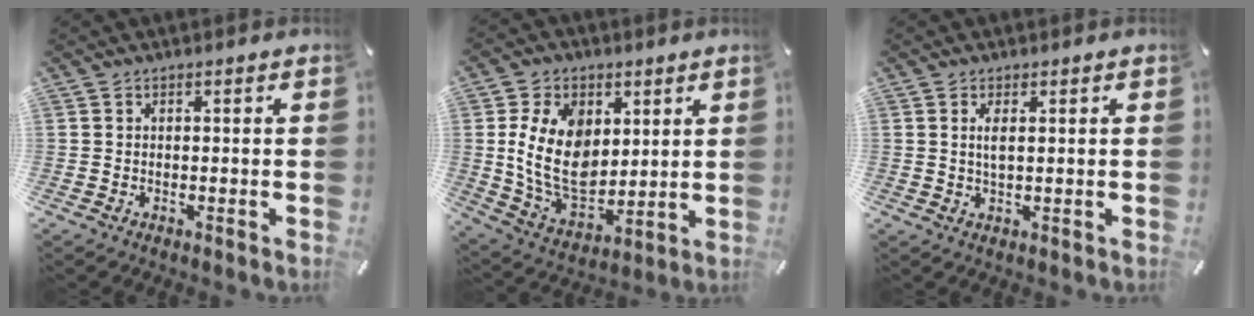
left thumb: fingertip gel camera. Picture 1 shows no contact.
{"total": 16.1, "force": [2.9, 11.6, 10.7], "torque": [-0.229, -0.010, 0.056]}
{"total": 2.5, "force": [0.7, 0.7, 2.3], "torque": [-0.041, 0.000, 0.009]}